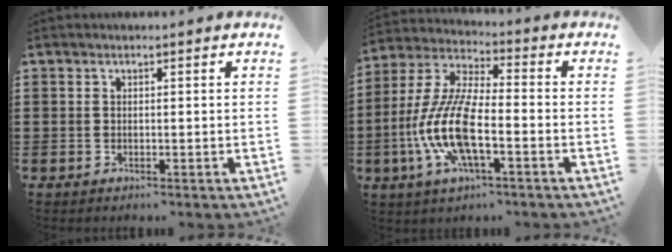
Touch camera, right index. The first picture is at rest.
{"total": 11.4, "force": [-3.8, 3.6, 10.2], "torque": [-0.244, -0.015, -0.076]}